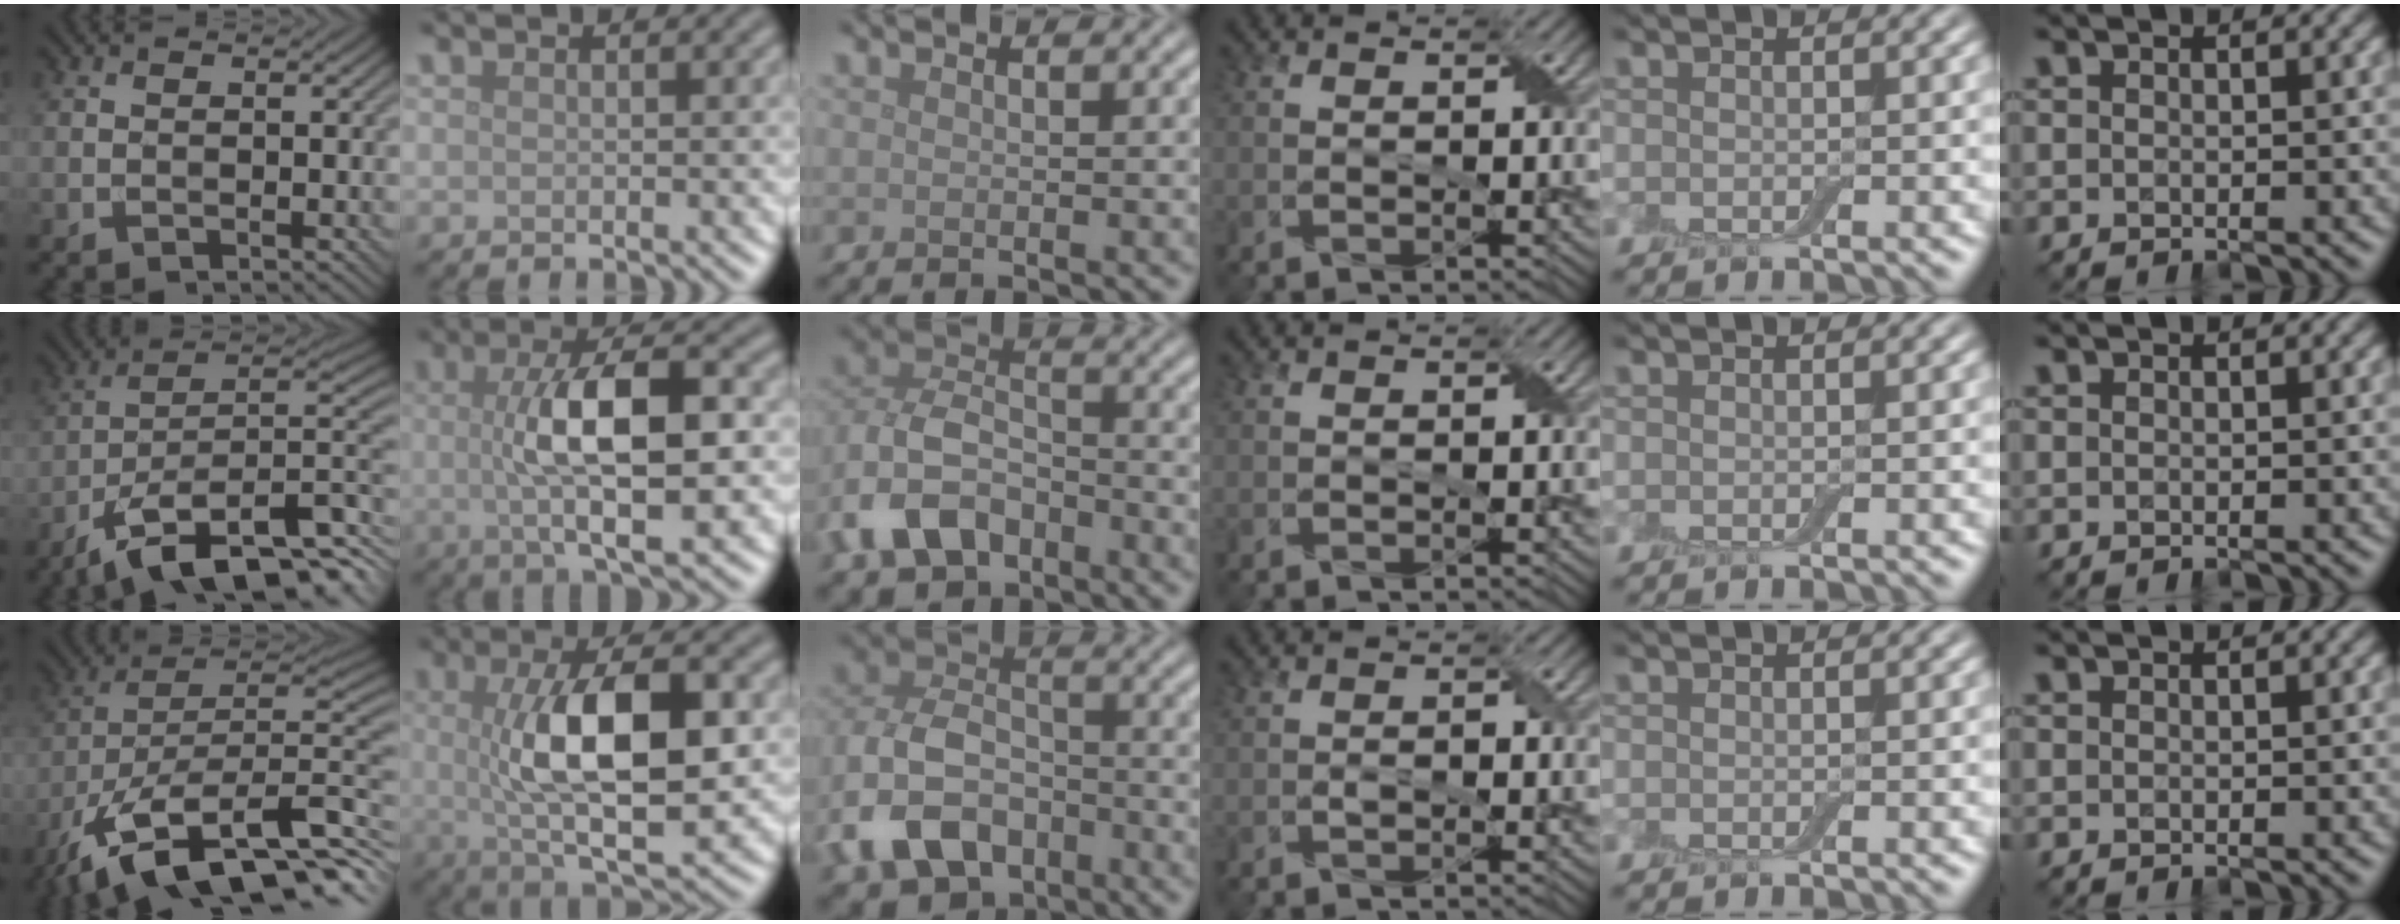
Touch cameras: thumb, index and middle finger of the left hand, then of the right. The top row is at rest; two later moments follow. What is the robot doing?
{"motion": "wrap", "object": "adhesive wrap"}